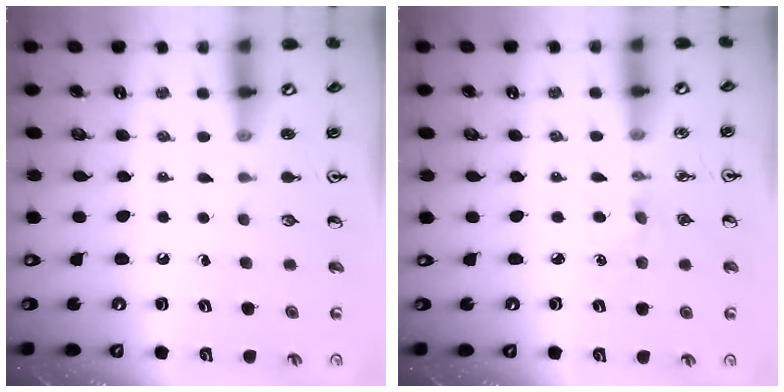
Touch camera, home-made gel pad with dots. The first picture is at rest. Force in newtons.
{"total": 3.6, "press": 3.5, "slide": 0.5}